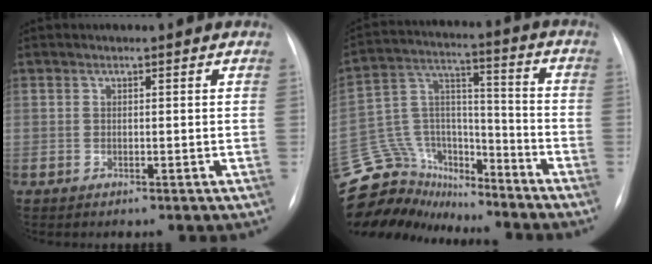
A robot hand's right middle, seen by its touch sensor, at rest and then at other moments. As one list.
[{"total": 20.1, "force": [-17.9, 7.8, 4.8], "torque": [-0.122, 0.057, -0.295]}]